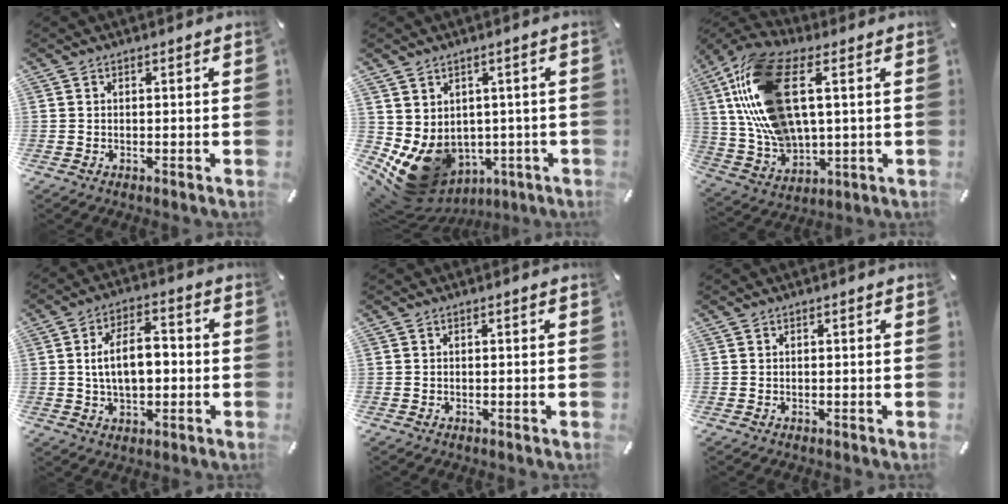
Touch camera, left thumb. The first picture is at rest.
{"total": 10.6, "force": [-1.8, 9.2, 4.9], "torque": [-0.107, -0.017, -0.024]}
{"total": 19.7, "force": [5.0, 11.2, 15.5], "torque": [-0.349, 0.001, 0.090]}
{"total": 10.3, "force": [-0.2, 6.2, 8.2], "torque": [-0.136, 0.009, -0.008]}
{"total": 0.0}
{"total": 0.0}